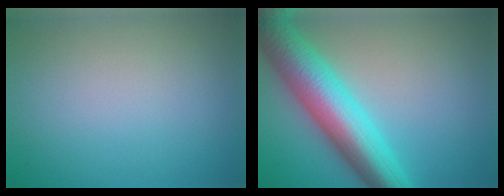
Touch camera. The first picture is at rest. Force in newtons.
{"total": 9.4, "press": 9.4, "slide": 0.1}